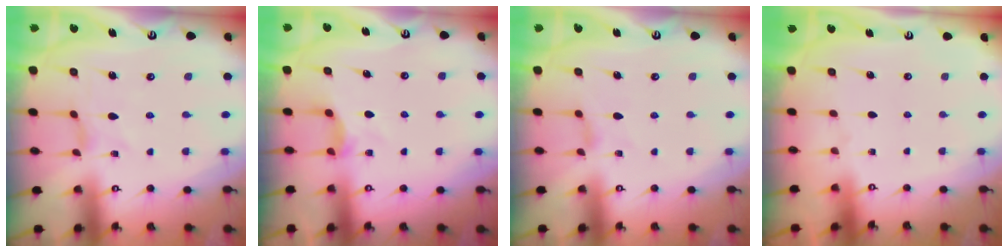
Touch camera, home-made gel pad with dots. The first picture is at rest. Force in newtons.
{"total": 3.1, "press": 3.1, "slide": 0.4}
{"total": 1.4, "press": 1.3, "slide": 0.4}
{"total": 0.0}